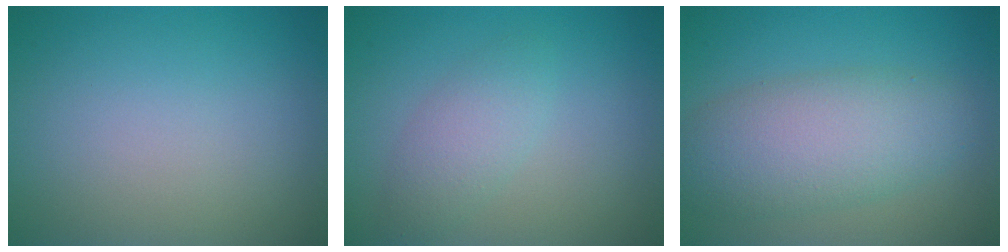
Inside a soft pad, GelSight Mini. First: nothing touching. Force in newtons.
{"total": 2.5, "press": 2.5, "slide": 0.1}
{"total": 6.3, "press": 6.3, "slide": 0.2}